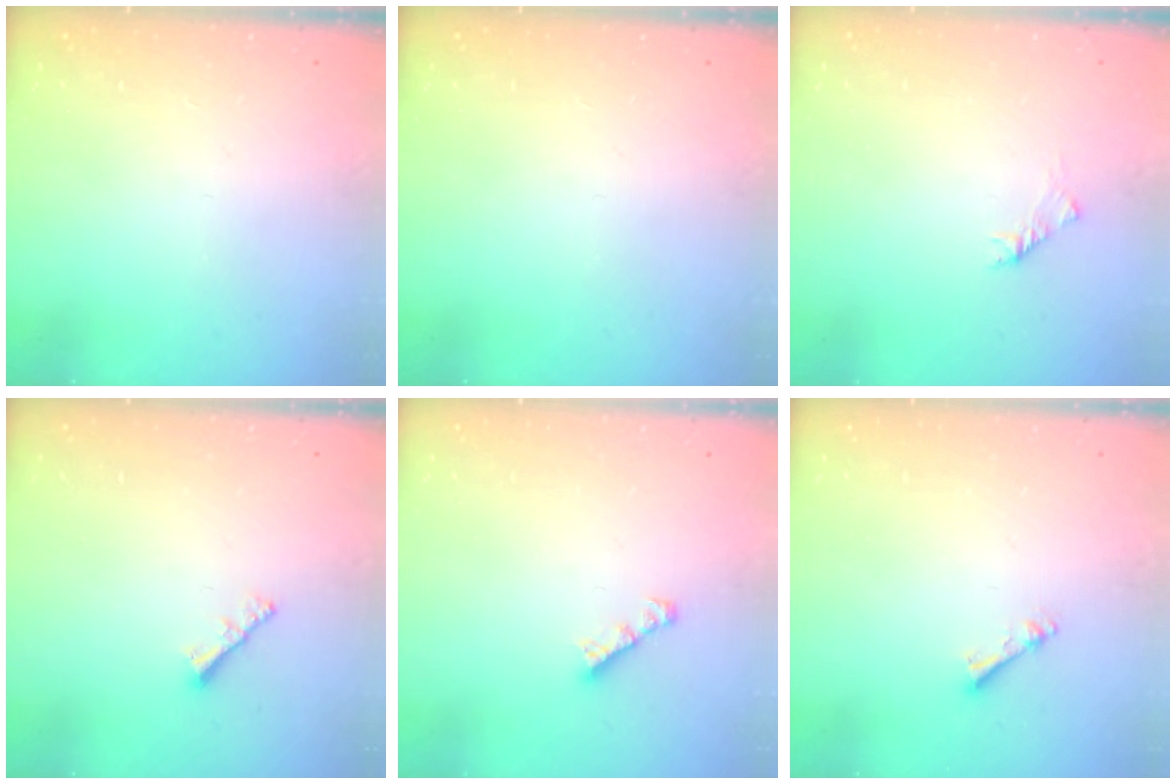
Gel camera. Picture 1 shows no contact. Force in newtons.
{"total": 0.0}
{"total": 2.0, "press": 1.9, "slide": 0.6}
{"total": 2.0, "press": 2.0, "slide": 0.5}
{"total": 2.4, "press": 2.4, "slide": 0.1}
{"total": 2.5, "press": 2.5, "slide": 0.4}